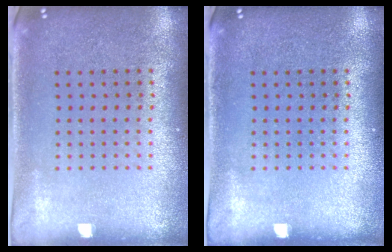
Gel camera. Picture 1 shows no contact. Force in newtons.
{"total": 0.0}